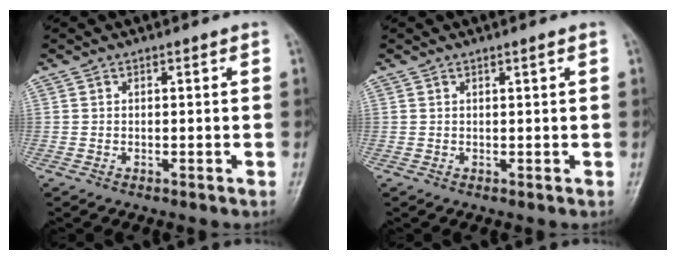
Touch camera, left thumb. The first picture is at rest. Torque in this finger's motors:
{"motor_torque": [-0.10, -0.10, -0.06, -0.06, -0.06]}